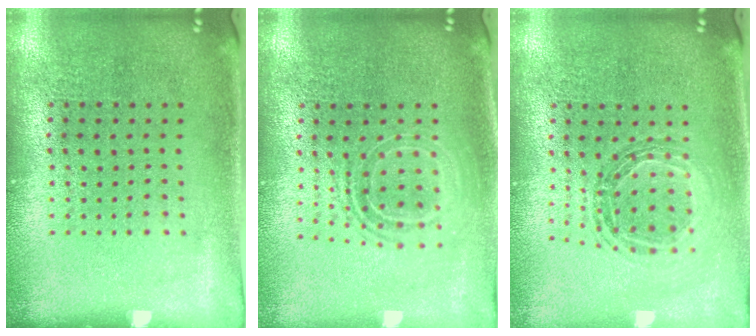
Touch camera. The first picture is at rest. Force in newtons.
{"total": 1.7, "press": 1.3, "slide": 1.1}
{"total": 0.8, "press": 0.8, "slide": 0.1}